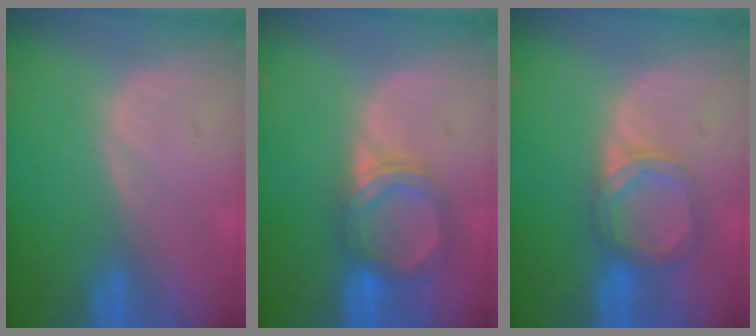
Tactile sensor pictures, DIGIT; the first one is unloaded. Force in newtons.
{"total": 5.5, "press": 5.2, "slide": 1.8}
{"total": 4.5, "press": 4.5, "slide": 0.4}